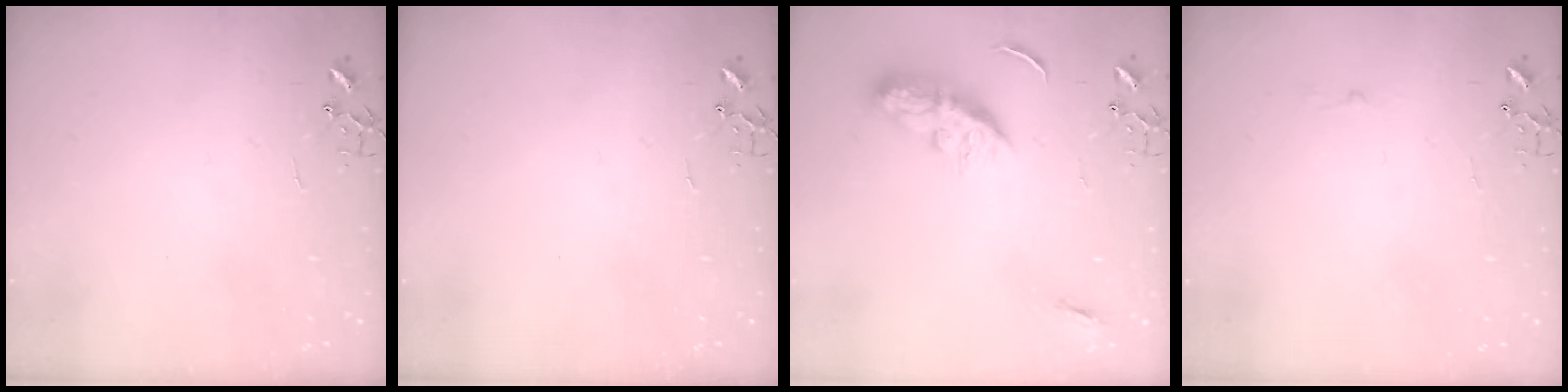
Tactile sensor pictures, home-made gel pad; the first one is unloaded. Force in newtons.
{"total": 0.0}
{"total": 9.3, "press": 9.3, "slide": 0.1}
{"total": 1.8, "press": 1.8, "slide": 0.2}